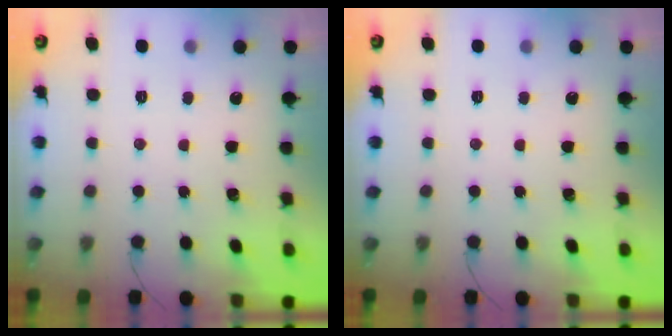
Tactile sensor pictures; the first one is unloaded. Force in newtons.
{"total": 0.0}